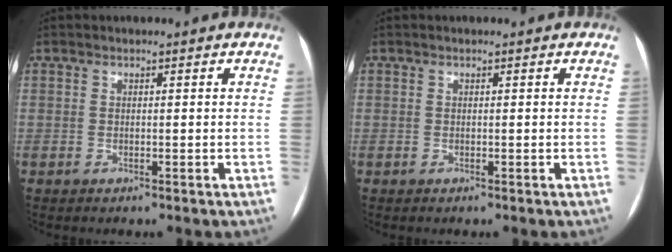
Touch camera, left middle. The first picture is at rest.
{"total": 0.0}